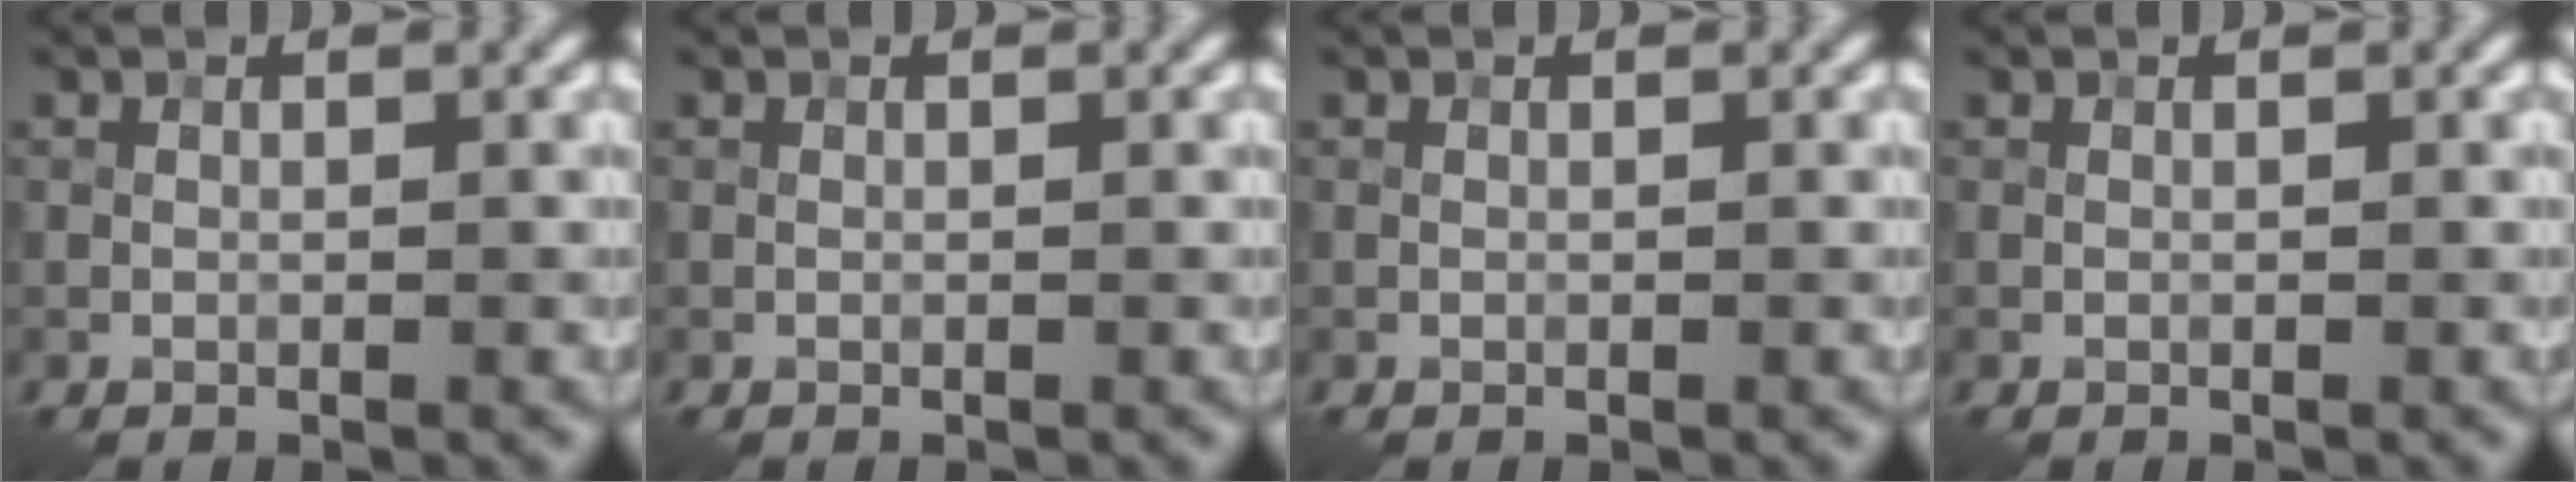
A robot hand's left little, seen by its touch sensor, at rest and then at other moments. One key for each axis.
{"total": 0.0}
{"total": 0.0}
{"total": 0.0}